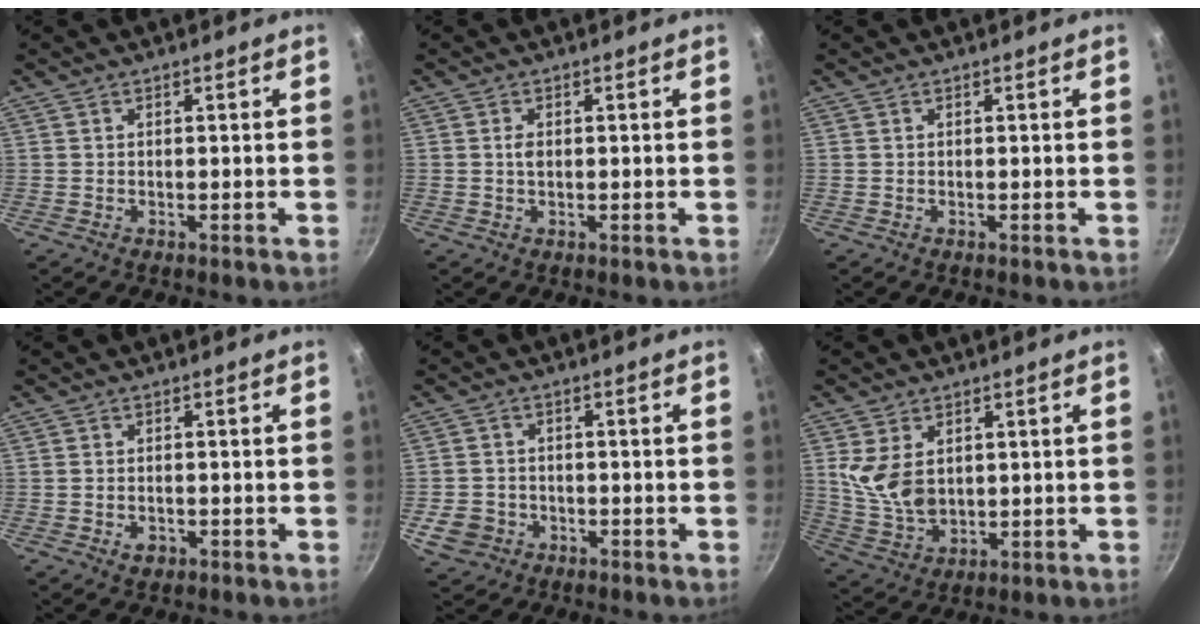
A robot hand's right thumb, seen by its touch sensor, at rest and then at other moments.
{"total": 1.5, "force": [0.1, 0.9, 1.1], "torque": [-0.021, 0.000, 0.001]}
{"total": 0.0}
{"total": 2.3, "force": [-1.0, 1.6, 1.4], "torque": [-0.021, 0.006, -0.013]}
{"total": 5.5, "force": [-2.1, 4.7, 2.0], "torque": [-0.034, 0.021, -0.030]}
{"total": 9.5, "force": [2.1, 6.3, 6.7], "torque": [-0.119, -0.024, 0.055]}